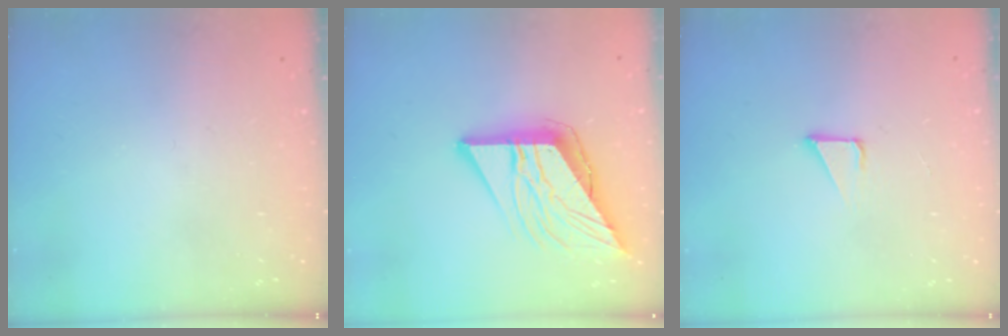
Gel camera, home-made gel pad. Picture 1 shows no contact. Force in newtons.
{"total": 12.2, "press": 12.1, "slide": 1.4}
{"total": 2.2, "press": 2.2, "slide": 0.2}